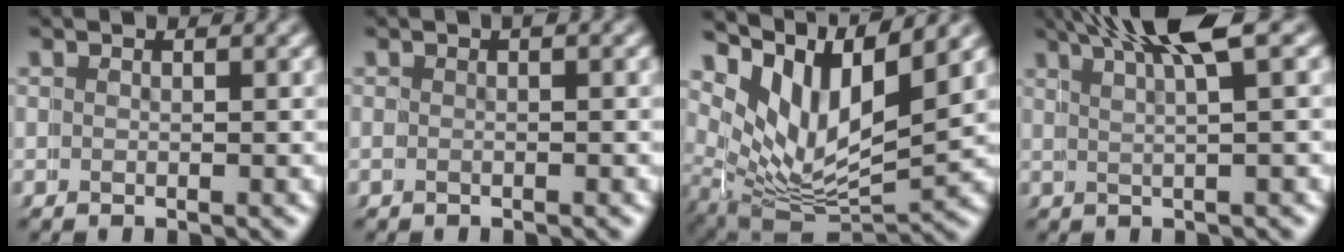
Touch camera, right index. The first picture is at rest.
{"total": 0.8, "force": [-0.1, 0.0, 0.8], "torque": [-0.009, 0.005, -0.007]}
{"total": 10.9, "force": [3.8, 7.8, 6.5], "torque": [-0.133, -0.012, 0.061]}
{"total": 5.9, "force": [3.9, 0.5, 4.4], "torque": [-0.061, 0.018, 0.064]}